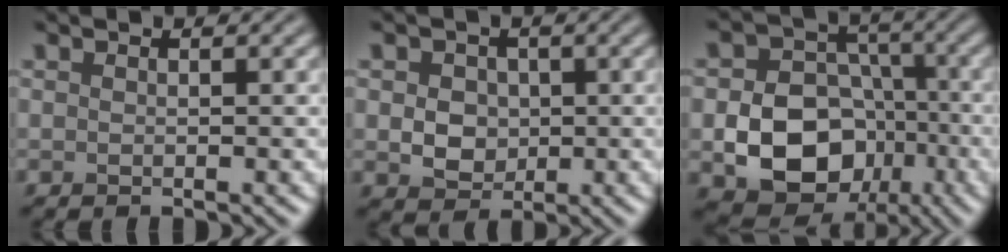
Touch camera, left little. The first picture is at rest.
{"total": 3.5, "force": [0.2, 2.9, 1.9], "torque": [-0.032, 0.002, -0.005]}
{"total": 9.5, "force": [-2.8, 7.5, 5.2], "torque": [-0.080, -0.016, -0.051]}